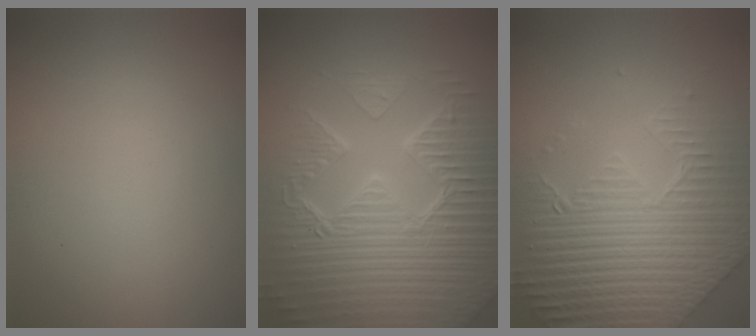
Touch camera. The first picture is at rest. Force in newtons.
{"total": 9.8, "press": 6.9, "slide": 7.0}
{"total": 9.2, "press": 6.5, "slide": 6.6}